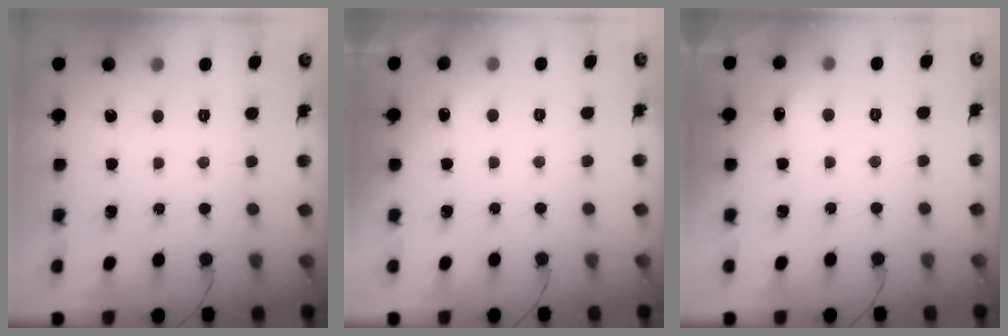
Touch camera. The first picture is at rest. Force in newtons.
{"total": 2.4, "press": 2.2, "slide": 1.1}
{"total": 4.7, "press": 4.6, "slide": 1.0}